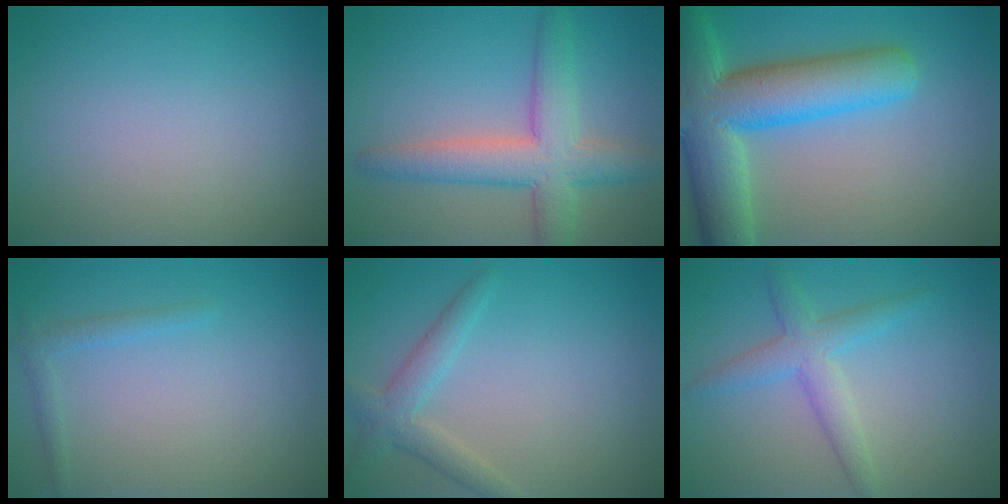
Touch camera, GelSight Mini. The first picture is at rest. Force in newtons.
{"total": 6.1, "press": 6.1, "slide": 0.3}
{"total": 11.3, "press": 11.2, "slide": 0.6}
{"total": 1.2, "press": 1.2, "slide": 0.1}
{"total": 2.7, "press": 2.7, "slide": 0.3}
{"total": 3.2, "press": 3.2, "slide": 0.1}